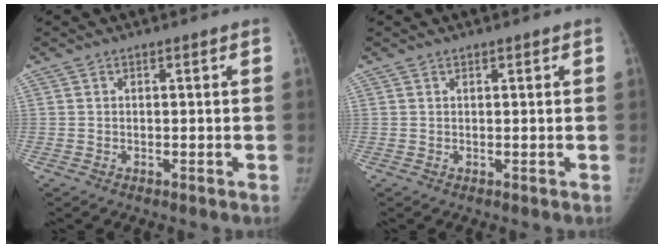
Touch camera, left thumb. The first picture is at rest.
{"total": 0.5, "force": [0.4, 0.2, 0.2], "torque": [-0.004, -0.002, 0.006]}